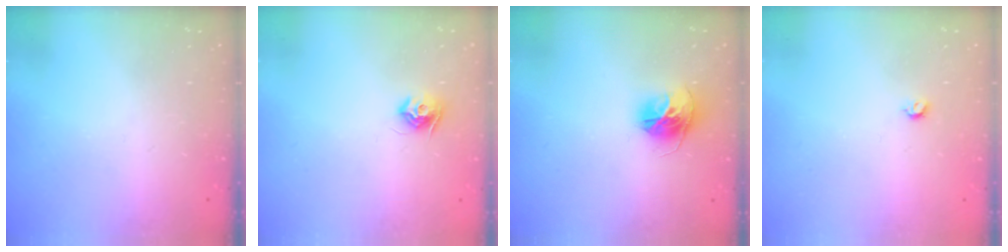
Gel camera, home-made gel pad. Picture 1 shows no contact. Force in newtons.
{"total": 8.2, "press": 8.2, "slide": 0.1}
{"total": 12.0, "press": 12.0, "slide": 1.2}
{"total": 3.4, "press": 3.4, "slide": 0.6}